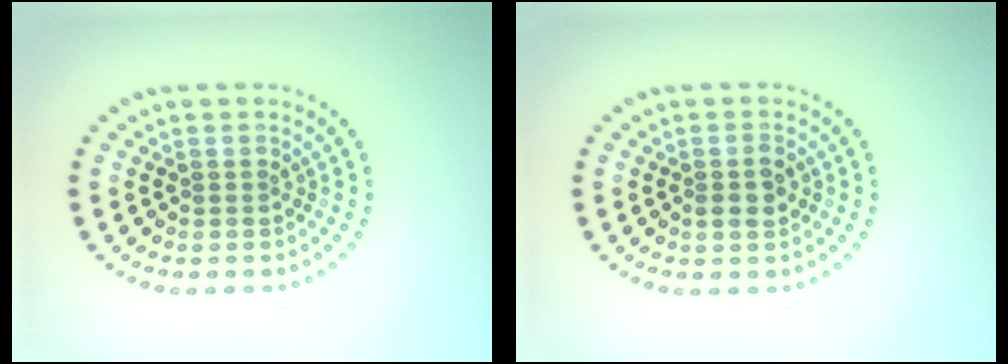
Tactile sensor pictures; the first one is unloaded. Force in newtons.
{"total": 1.7, "press": 1.7, "slide": 0.3}